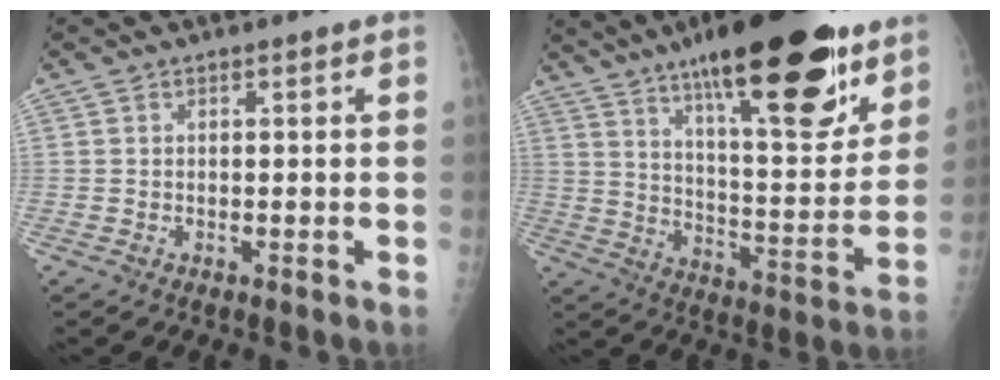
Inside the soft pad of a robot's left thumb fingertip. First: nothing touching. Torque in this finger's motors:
{"motor_torque": [1.45, 0.07, 1.73, -1.04, 0.53]}